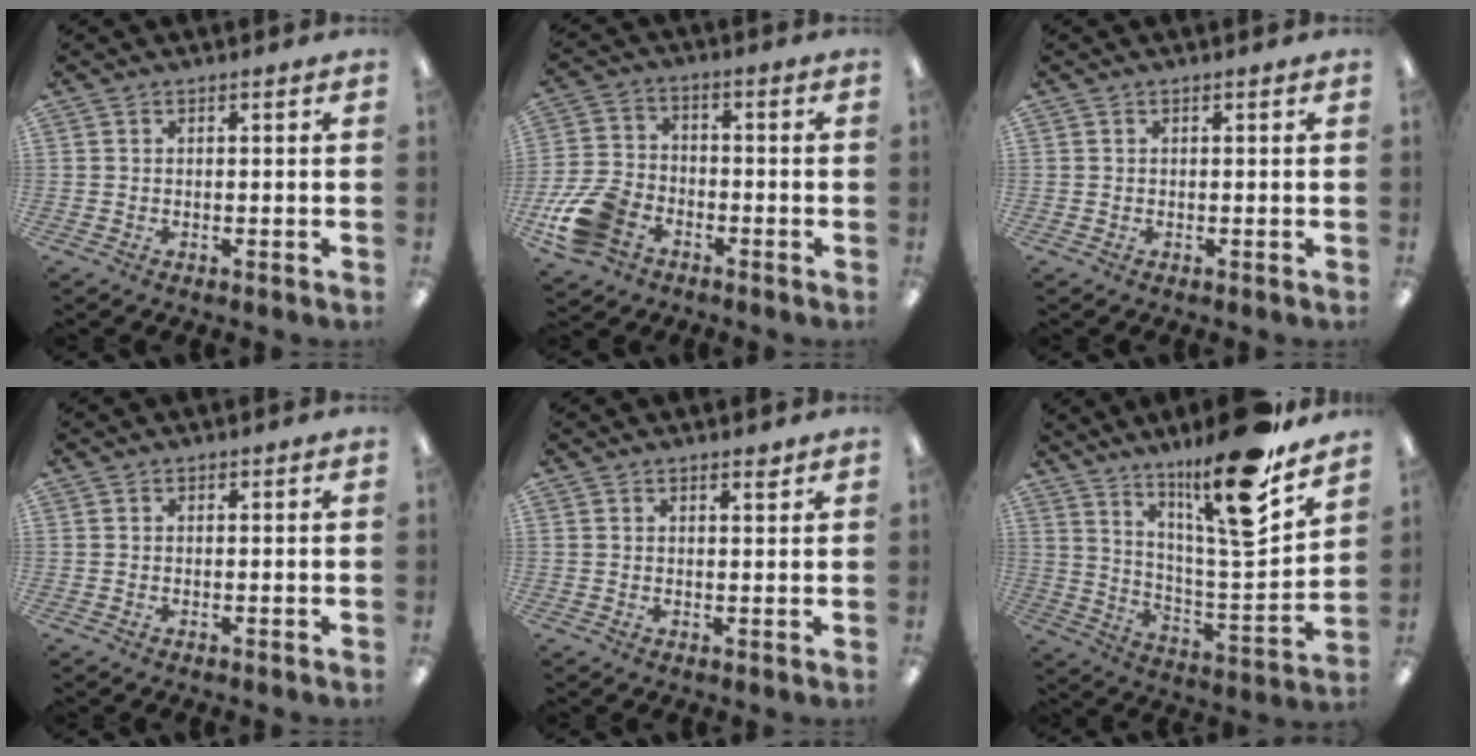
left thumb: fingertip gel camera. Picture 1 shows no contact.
{"total": 11.8, "force": [-6.0, 7.9, 6.4], "torque": [-0.136, 0.033, -0.108]}
{"total": 0.0}
{"total": 0.0}
{"total": 1.7, "force": [1.4, 0.3, 0.9], "torque": [-0.012, -0.004, 0.024]}
{"total": 19.2, "force": [14.2, 2.2, 12.8], "torque": [-0.213, -0.099, 0.223]}